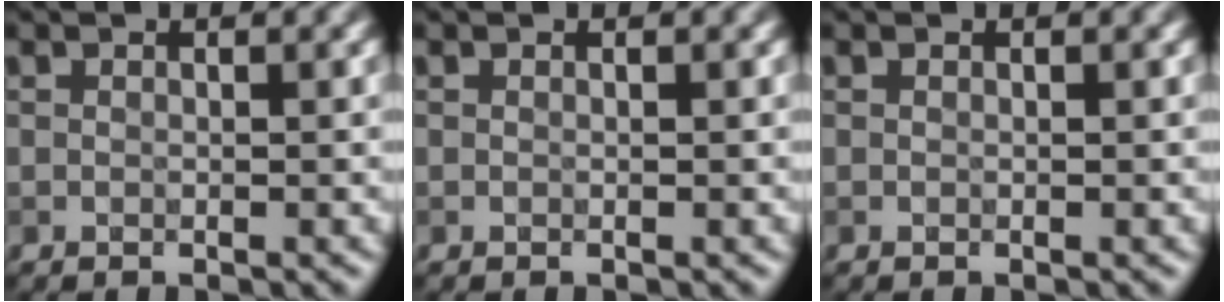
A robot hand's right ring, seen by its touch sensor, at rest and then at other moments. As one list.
[{"total": 0.0}, {"total": 0.0}]